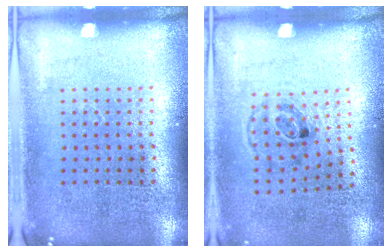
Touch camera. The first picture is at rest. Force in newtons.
{"total": 1.2, "press": 0.7, "slide": 0.9}